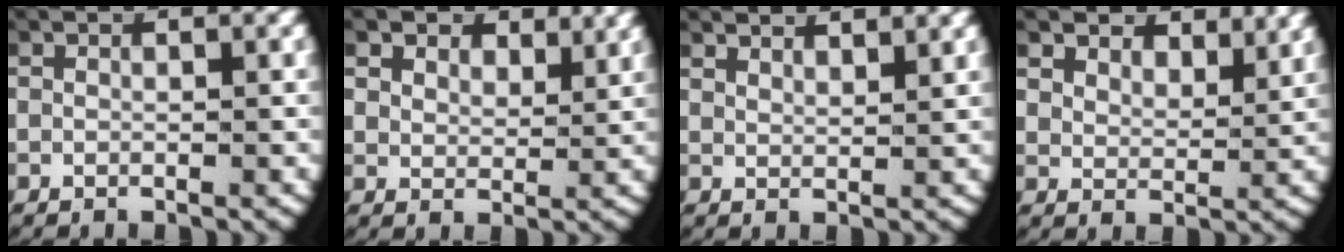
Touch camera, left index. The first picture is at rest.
{"total": 2.6, "force": [2.2, 1.0, 0.8], "torque": [-0.019, -0.009, 0.044]}
{"total": 2.7, "force": [2.7, 0.1, 0.5], "torque": [-0.013, -0.005, 0.050]}
{"total": 3.2, "force": [3.0, 0.9, 0.9], "torque": [-0.021, -0.010, 0.058]}